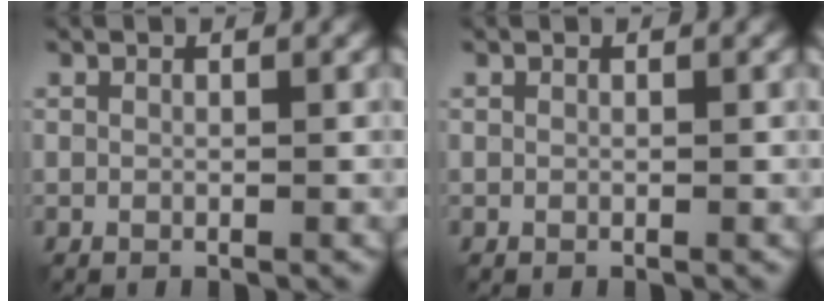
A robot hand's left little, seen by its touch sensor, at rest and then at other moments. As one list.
[{"total": 0.0}]